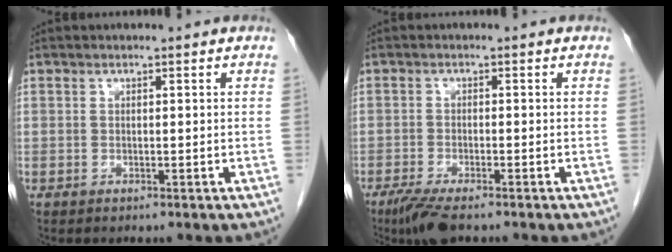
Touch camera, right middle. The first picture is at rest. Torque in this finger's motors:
{"motor_torque": [0.99, -0.47, 0.32, 0.07]}